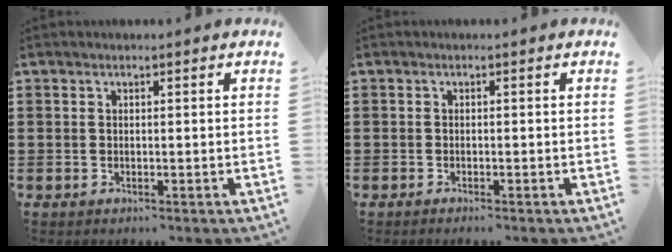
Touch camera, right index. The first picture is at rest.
{"total": 0.5, "force": [-0.5, 0.0, 0.1], "torque": [-0.003, -0.001, -0.011]}